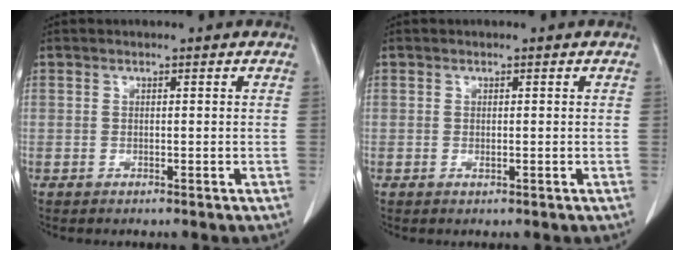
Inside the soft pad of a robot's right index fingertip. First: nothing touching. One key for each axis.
{"total": 0.5, "fx": -0.1, "fy": 0.2, "fz": 0.5, "tx": -0.012, "ty": -0.003, "tz": 0.000}